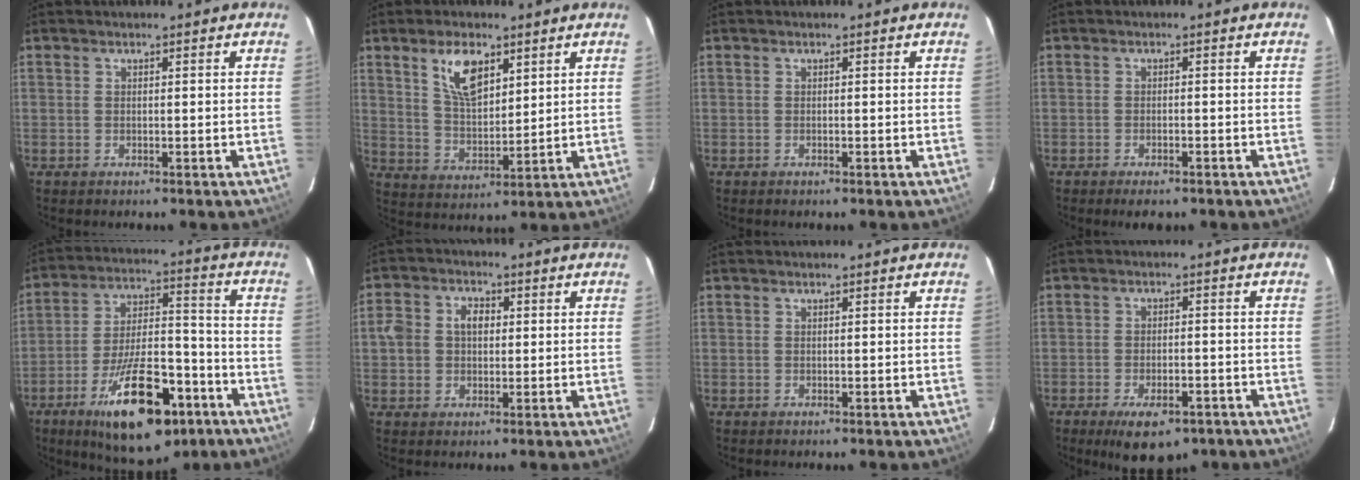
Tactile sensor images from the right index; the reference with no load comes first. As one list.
[{"total": 9.1, "force": [4.8, 4.2, 6.4], "torque": [-0.116, 0.008, 0.099]}, {"total": 0.0}, {"total": 3.3, "force": [-2.5, 1.3, 1.8], "torque": [-0.038, -0.008, -0.036]}, {"total": 21.5, "force": [-11.9, 8.6, 15.7], "torque": [-0.268, -0.005, -0.178]}, {"total": 5.9, "force": [0.3, 5.0, 3.2], "torque": [-0.061, 0.021, 0.002]}, {"total": 0.0}, {"total": 9.3, "force": [-6.0, 4.0, 5.8], "torque": [-0.114, -0.015, -0.082]}]